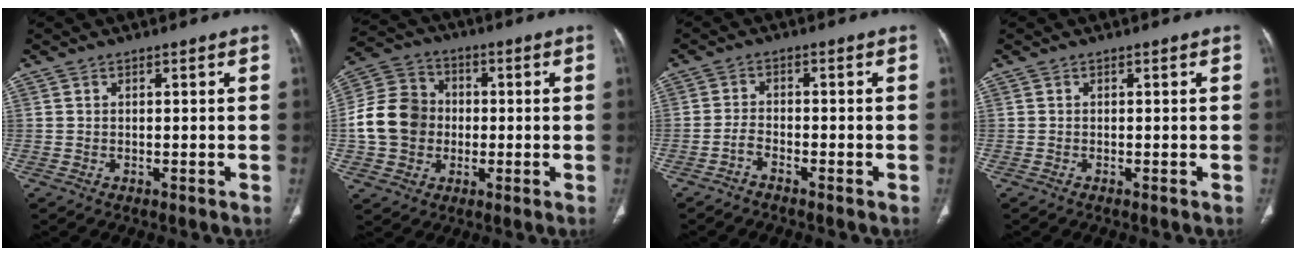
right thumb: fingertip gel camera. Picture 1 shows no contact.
{"total": 12.5, "force": [-1.0, 10.9, 6.1], "torque": [-0.102, 0.027, -0.023]}
{"total": 2.0, "force": [-1.7, 0.6, 0.9], "torque": [-0.026, 0.014, -0.036]}
{"total": 0.0}